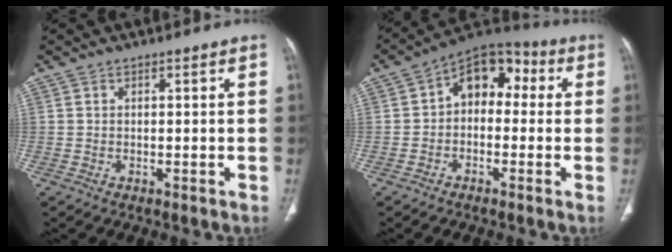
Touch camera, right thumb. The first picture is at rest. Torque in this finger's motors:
{"motor_torque": [0.65, 2.07, 1.12, -0.39, 0.01]}